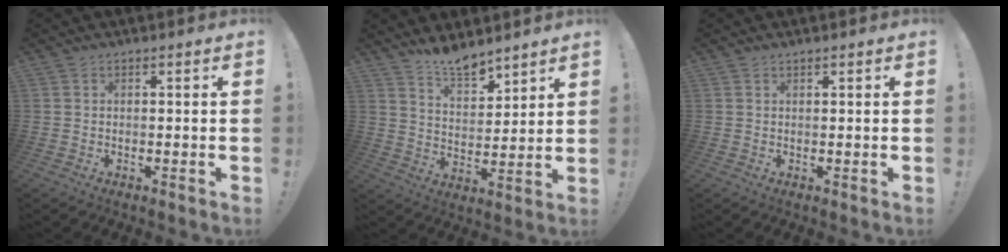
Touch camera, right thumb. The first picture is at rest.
{"total": 8.9, "force": [7.9, 2.9, 3.1], "torque": [-0.055, -0.060, 0.148]}
{"total": 0.6, "force": [0.5, 0.0, 0.3], "torque": [-0.004, -0.001, 0.009]}